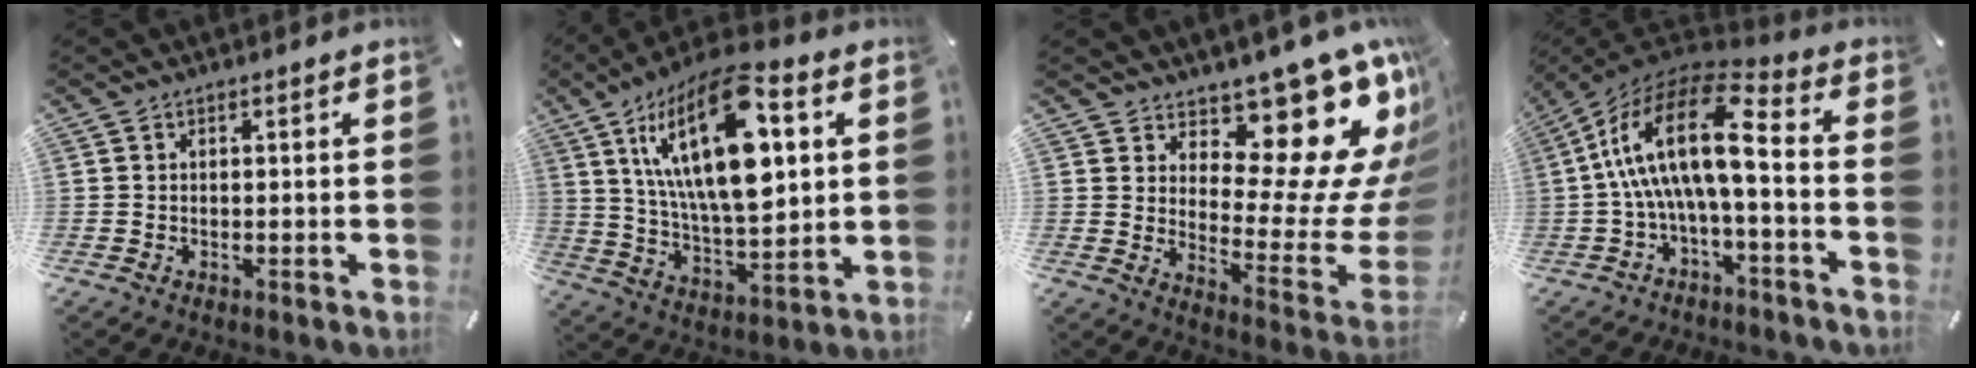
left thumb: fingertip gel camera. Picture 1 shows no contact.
{"total": 24.9, "force": [9.0, 11.1, 20.3], "torque": [-0.388, -0.029, 0.136]}
{"total": 16.7, "force": [11.4, 7.7, 9.3], "torque": [-0.105, -0.112, 0.184]}
{"total": 18.1, "force": [0.6, 6.9, 16.7], "torque": [-0.330, -0.001, 0.003]}